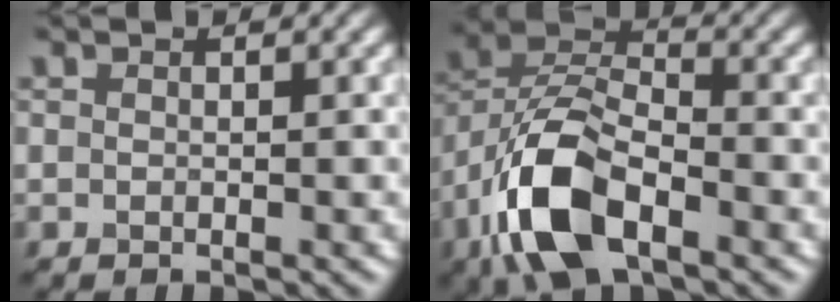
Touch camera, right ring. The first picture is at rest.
{"total": 9.6, "force": [-4.6, 4.5, 7.0], "torque": [-0.147, 0.007, -0.099]}